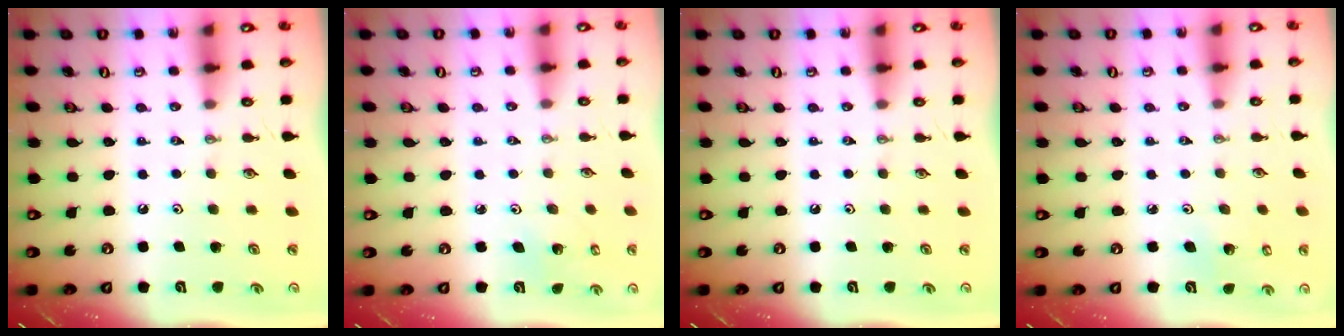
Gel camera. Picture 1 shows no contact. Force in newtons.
{"total": 2.0, "press": 2.0, "slide": 0.1}
{"total": 0.0}
{"total": 3.4, "press": 3.2, "slide": 1.1}